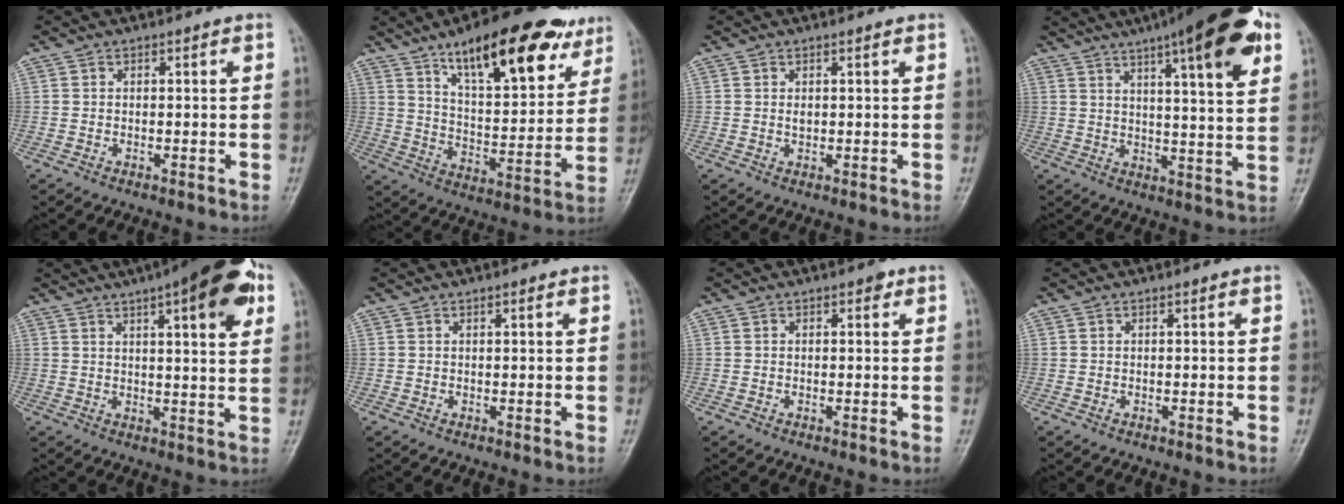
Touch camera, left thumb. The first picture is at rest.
{"total": 22.5, "force": [13.9, 8.2, 15.7], "torque": [-0.190, -0.050, 0.218]}
{"total": 1.3, "force": [0.6, 0.6, 0.9], "torque": [-0.014, -0.003, 0.011]}
{"total": 20.0, "force": [11.0, 4.0, 16.2], "torque": [-0.220, -0.017, 0.151]}
{"total": 16.0, "force": [7.9, 4.2, 13.2], "torque": [-0.161, -0.010, 0.104]}
{"total": 0.7, "force": [0.4, 0.2, 0.5], "torque": [-0.009, -0.001, 0.006]}
{"total": 1.1, "force": [0.6, 0.7, 0.7], "torque": [-0.001, 0.000, 0.004]}
{"total": 0.0}